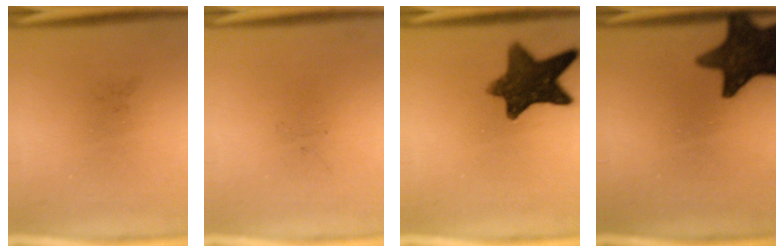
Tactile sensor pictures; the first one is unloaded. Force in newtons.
{"total": 0.0}
{"total": 10.8}
{"total": 13.9}